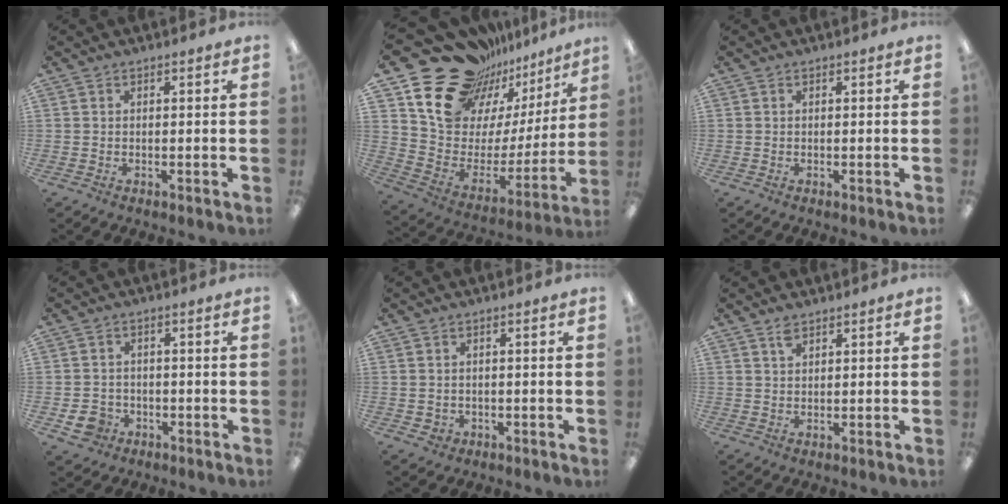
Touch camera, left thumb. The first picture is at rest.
{"total": 20.7, "force": [16.2, 11.3, 6.1], "torque": [-0.110, -0.128, 0.304]}
{"total": 0.0}
{"total": 5.2, "force": [-2.3, 4.4, 1.8], "torque": [-0.041, 0.008, -0.043]}
{"total": 1.8, "force": [-0.3, 1.7, 0.5], "torque": [-0.011, 0.002, -0.008]}
{"total": 2.3, "force": [1.8, 1.0, 0.9], "torque": [-0.015, -0.005, 0.032]}